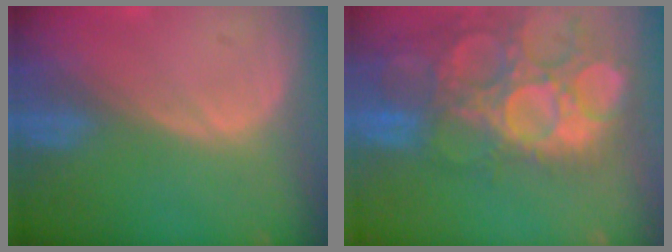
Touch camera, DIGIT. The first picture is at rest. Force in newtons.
{"total": 15.1, "press": 12.6, "slide": 8.4}